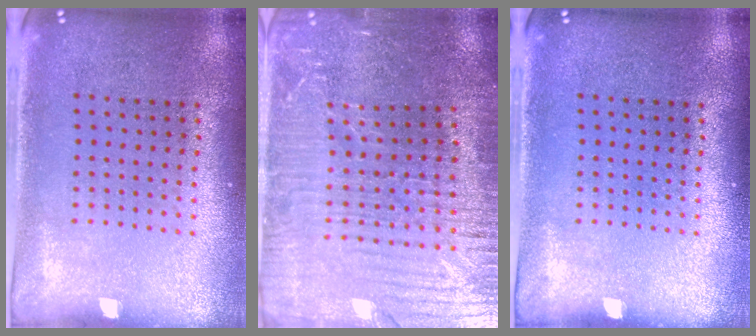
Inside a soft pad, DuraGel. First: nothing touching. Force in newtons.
{"total": 3.8, "press": 3.7, "slide": 1.0}
{"total": 0.0}